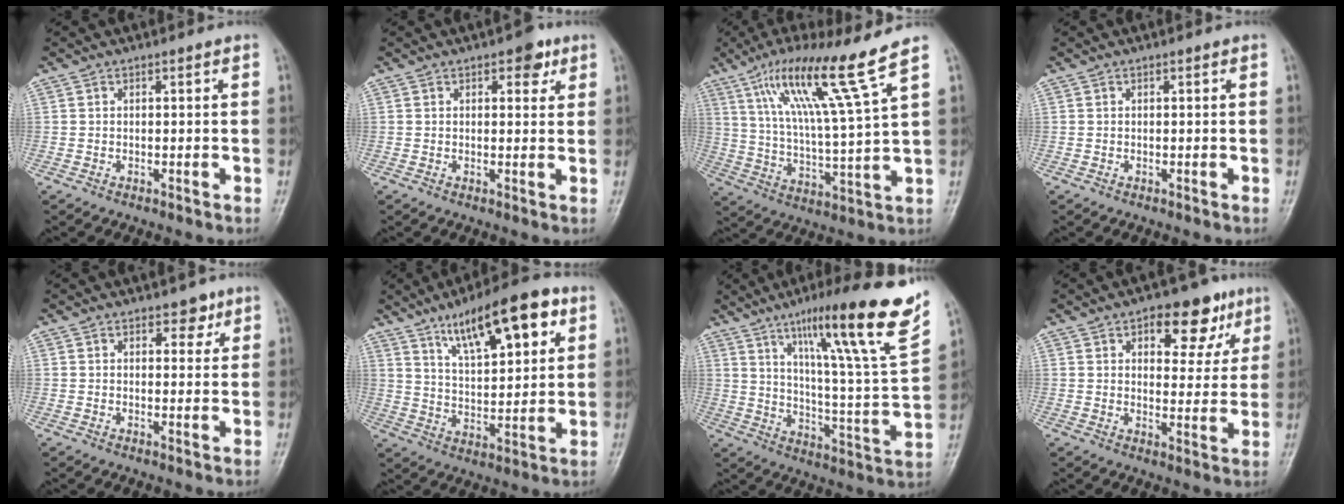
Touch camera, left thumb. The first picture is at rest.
{"total": 3.8, "force": [2.1, 2.0, 2.5], "torque": [-0.014, -0.005, 0.022]}
{"total": 15.7, "force": [9.7, -0.8, 12.3], "torque": [-0.212, -0.045, 0.170]}
{"total": 0.0}
{"total": 3.0, "force": [1.9, 1.8, 1.6], "torque": [-0.002, -0.009, 0.025]}
{"total": 16.7, "force": [8.7, 5.8, 13.0], "torque": [-0.176, -0.026, 0.141]}
{"total": 23.8, "force": [14.2, 1.5, 19.0], "torque": [-0.258, -0.054, 0.220]}
{"total": 11.3, "force": [5.9, 6.1, 7.5], "torque": [-0.052, -0.020, 0.075]}